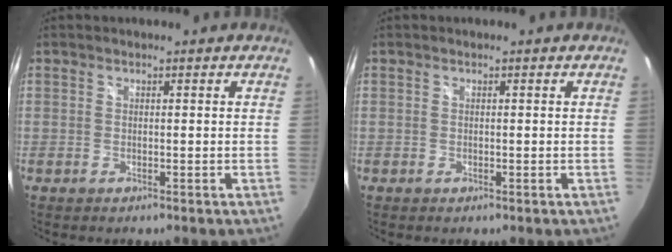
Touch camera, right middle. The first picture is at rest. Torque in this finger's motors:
{"motor_torque": [0.10, -0.13, 0.00, 0.01]}